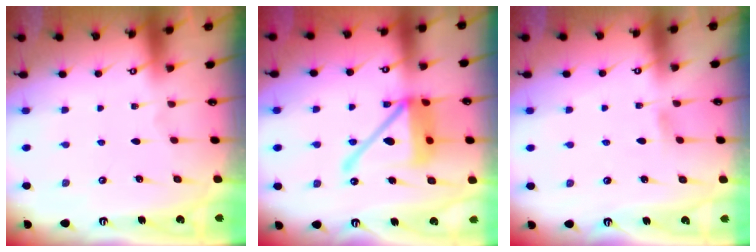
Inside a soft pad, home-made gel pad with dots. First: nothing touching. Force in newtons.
{"total": 16.8, "press": 16.7, "slide": 2.2}
{"total": 3.8, "press": 3.7, "slide": 0.6}